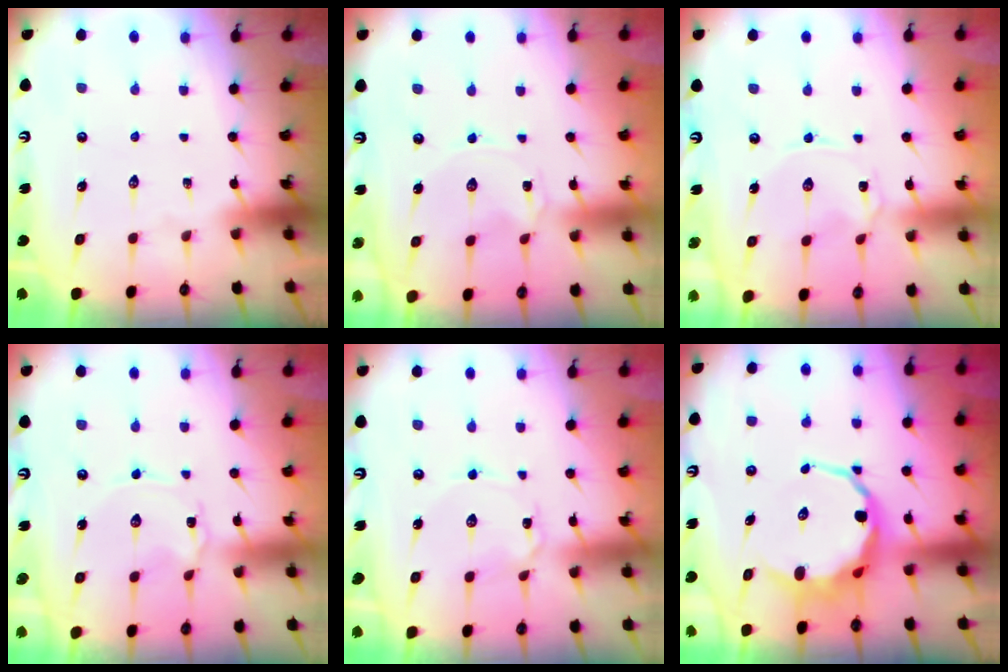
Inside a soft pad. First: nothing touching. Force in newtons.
{"total": 0.0}
{"total": 0.0}
{"total": 0.9, "press": 0.9, "slide": 0.1}
{"total": 2.0, "press": 2.0, "slide": 0.2}
{"total": 9.1, "press": 8.9, "slide": 2.0}